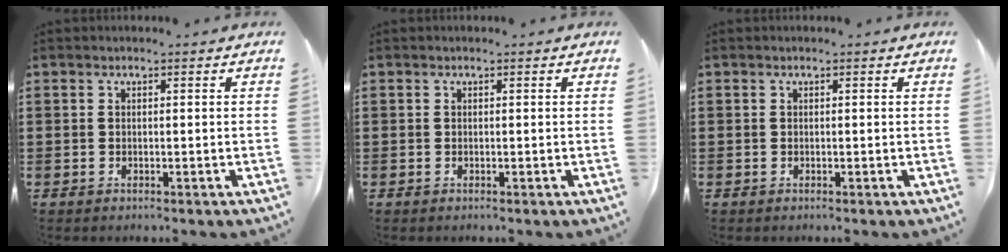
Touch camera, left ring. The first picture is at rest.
{"total": 0.0}
{"total": 0.0}